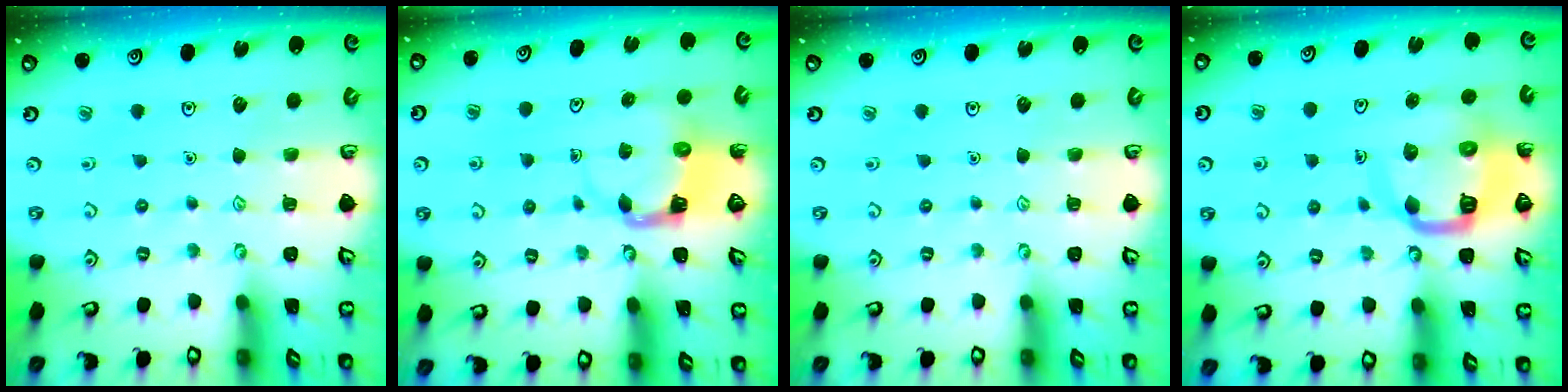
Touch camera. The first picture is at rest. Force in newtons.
{"total": 3.9, "press": 3.9, "slide": 0.7}
{"total": 0.0}
{"total": 12.1, "press": 12.0, "slide": 1.2}